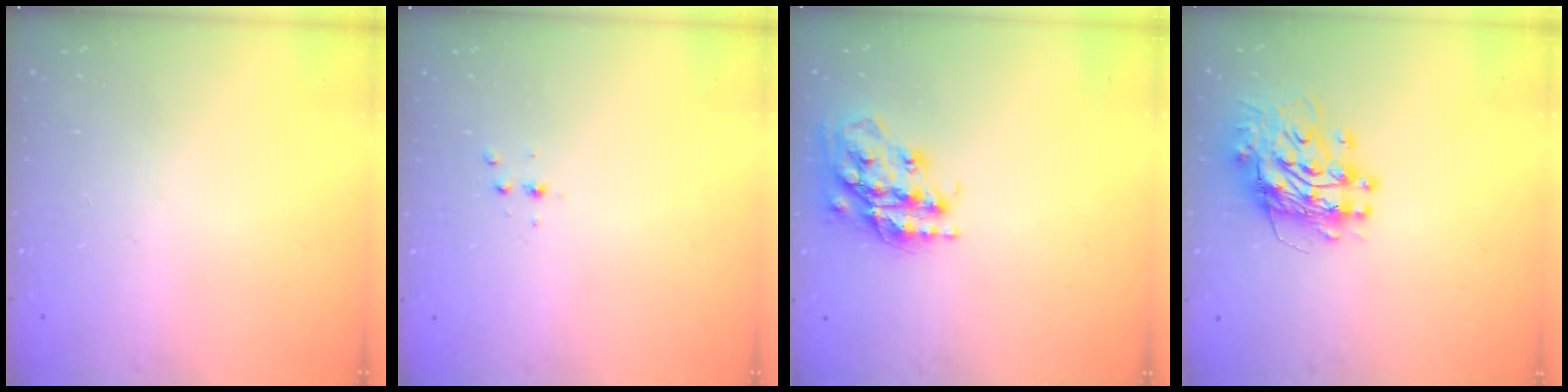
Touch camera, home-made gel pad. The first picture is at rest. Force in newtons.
{"total": 2.3, "press": 2.3, "slide": 0.3}
{"total": 18.7, "press": 18.6, "slide": 1.5}
{"total": 11.4, "press": 11.4, "slide": 1.0}